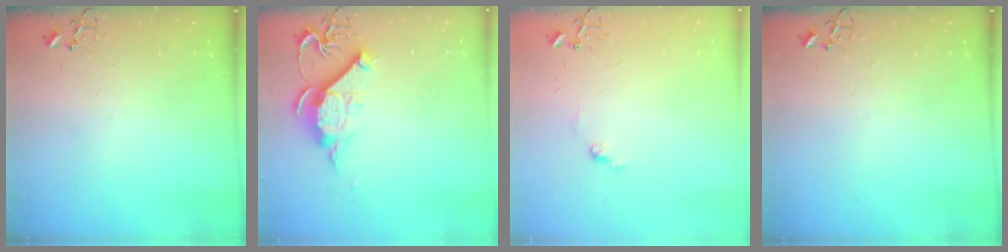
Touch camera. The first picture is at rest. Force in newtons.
{"total": 13.3, "press": 13.3, "slide": 1.1}
{"total": 5.2, "press": 5.1, "slide": 0.7}
{"total": 0.0}